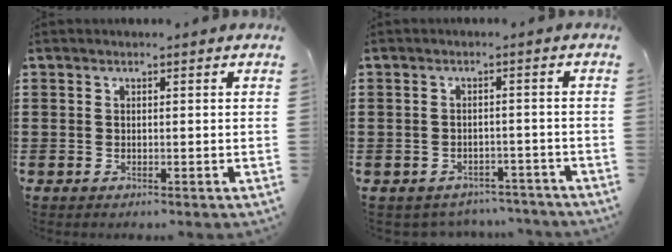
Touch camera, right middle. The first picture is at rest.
{"total": 2.3, "force": [-2.3, 0.5, -0.2], "torque": [-0.006, -0.001, -0.050]}